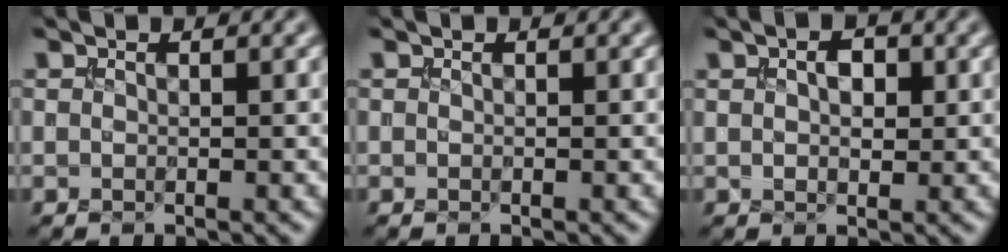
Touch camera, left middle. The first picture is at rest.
{"total": 0.0}
{"total": 2.4, "force": [0.7, 1.4, 1.8], "torque": [-0.028, 0.002, 0.012]}